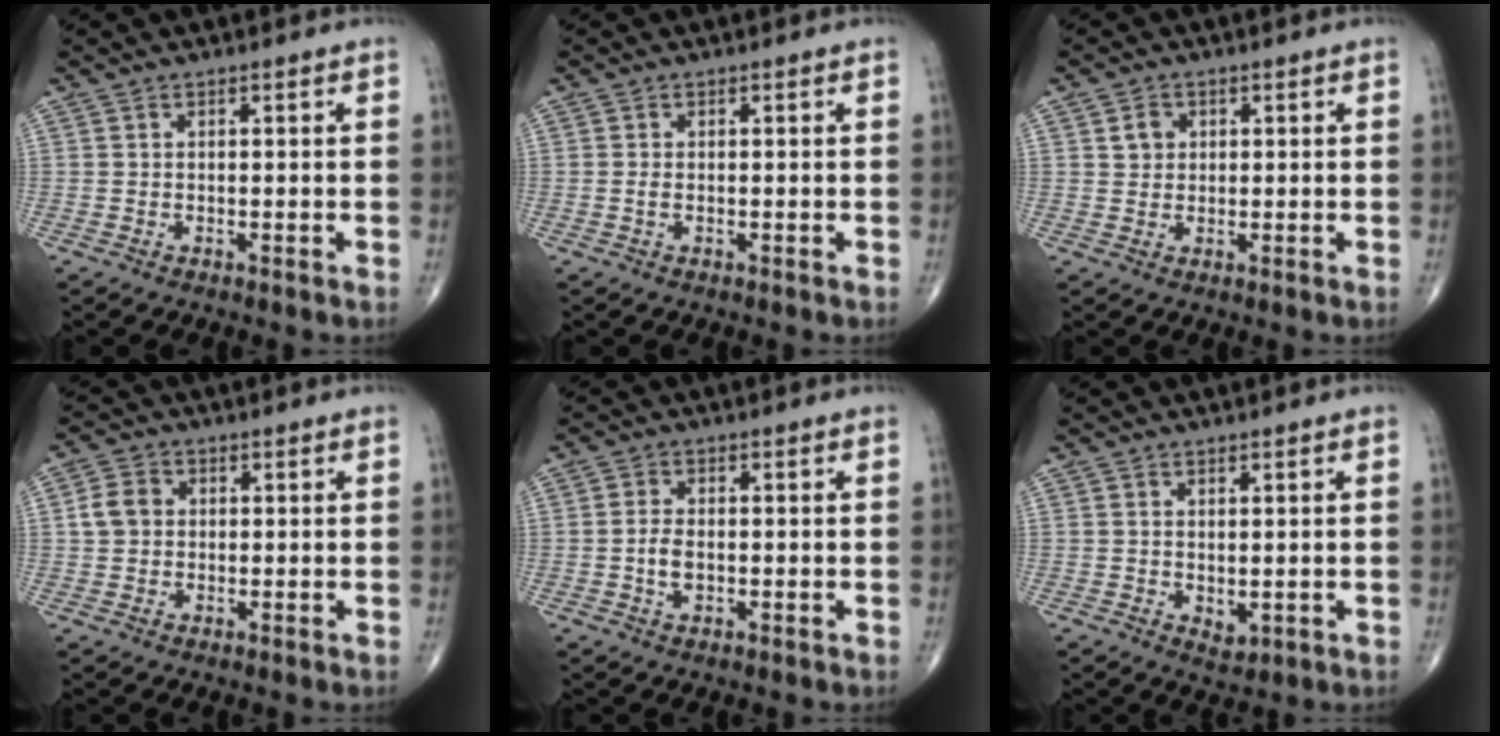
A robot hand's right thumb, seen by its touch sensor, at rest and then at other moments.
{"total": 0.8, "force": [-0.1, 0.4, 0.7], "torque": [-0.016, -0.001, -0.002]}
{"total": 2.8, "force": [0.9, 2.4, 1.1], "torque": [-0.005, -0.003, 0.014]}
{"total": 4.4, "force": [0.4, 3.7, 2.3], "torque": [-0.038, 0.009, 0.003]}
{"total": 3.3, "force": [-0.5, 1.9, 2.7], "torque": [-0.051, 0.004, -0.012]}
{"total": 2.1, "force": [-0.1, 1.3, 1.7], "torque": [-0.019, -0.007, 0.005]}